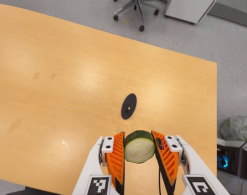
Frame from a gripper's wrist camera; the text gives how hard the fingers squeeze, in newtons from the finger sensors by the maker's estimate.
{"total": 12.1, "left": 11.1, "right": 13.0}